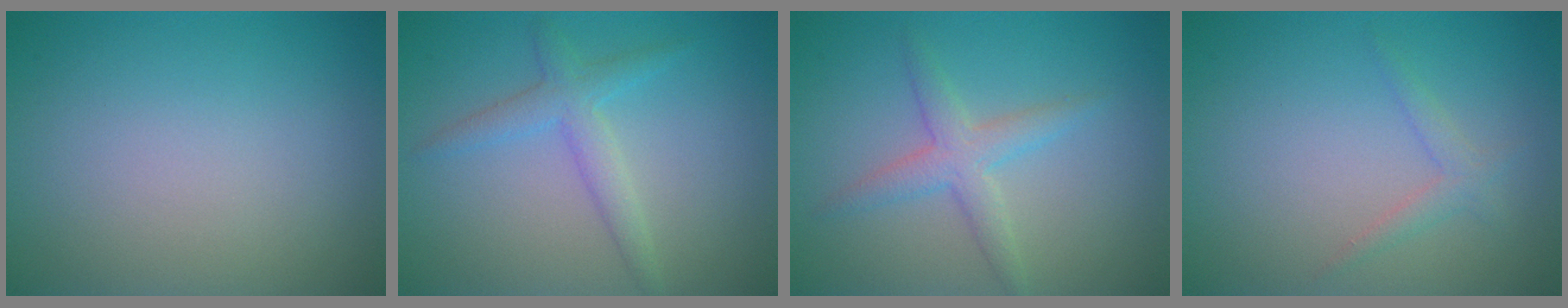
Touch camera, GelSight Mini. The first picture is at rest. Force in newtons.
{"total": 2.6, "press": 2.6, "slide": 0.1}
{"total": 2.7, "press": 2.7, "slide": 0.0}
{"total": 1.3, "press": 1.3, "slide": 0.1}